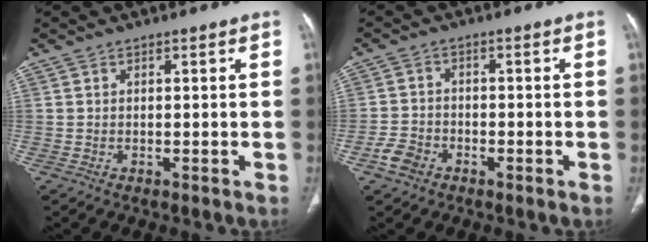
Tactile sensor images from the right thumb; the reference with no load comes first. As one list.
[{"total": 4.2, "force": [-2.4, 2.9, 1.8], "torque": [-0.032, 0.014, -0.046]}]